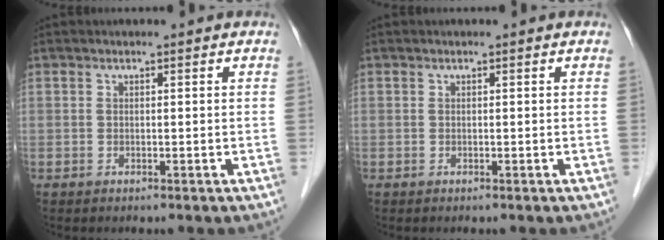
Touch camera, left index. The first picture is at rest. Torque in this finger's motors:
{"motor_torque": [-0.01, 0.00, 0.00, 0.00]}